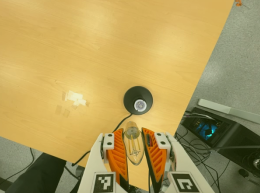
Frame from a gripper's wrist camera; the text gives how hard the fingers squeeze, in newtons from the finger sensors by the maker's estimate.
{"total": 19.7, "left": 21.4, "right": 18.0}